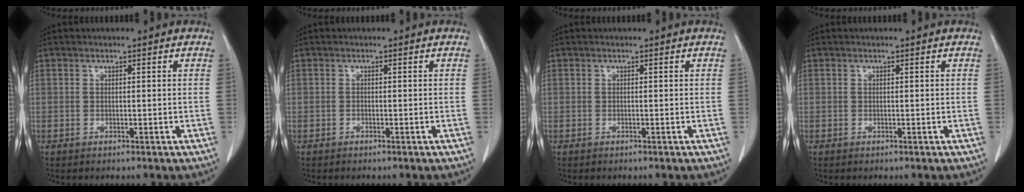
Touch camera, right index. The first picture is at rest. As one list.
[{"total": 0.0}, {"total": 0.0}, {"total": 0.0}]